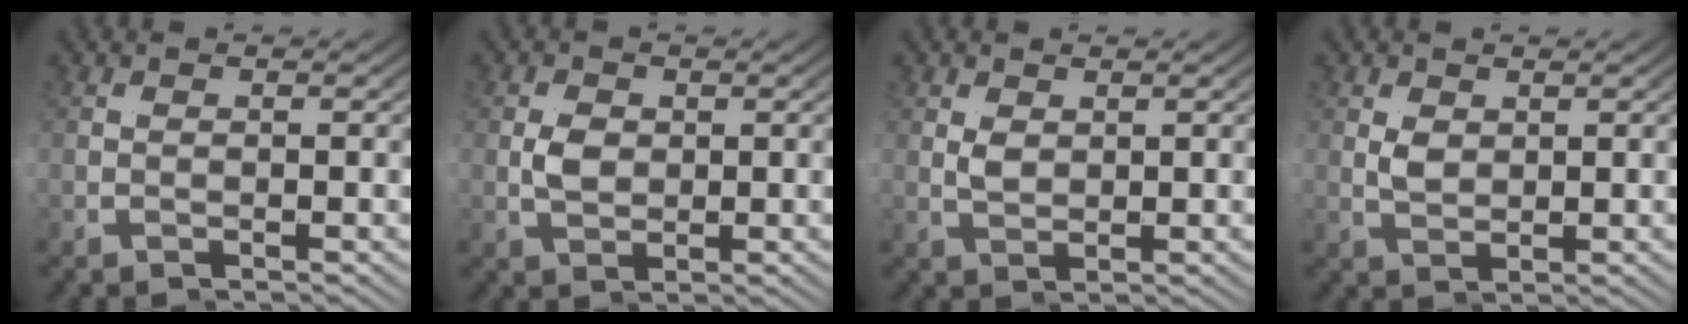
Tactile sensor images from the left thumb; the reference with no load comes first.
{"total": 2.3, "force": [0.6, 1.8, 1.4], "torque": [-0.039, -0.006, 0.012]}
{"total": 1.2, "force": [1.1, 0.3, 0.4], "torque": [-0.013, -0.003, 0.018]}
{"total": 1.4, "force": [1.1, 0.6, 0.6], "torque": [-0.019, -0.004, 0.018]}